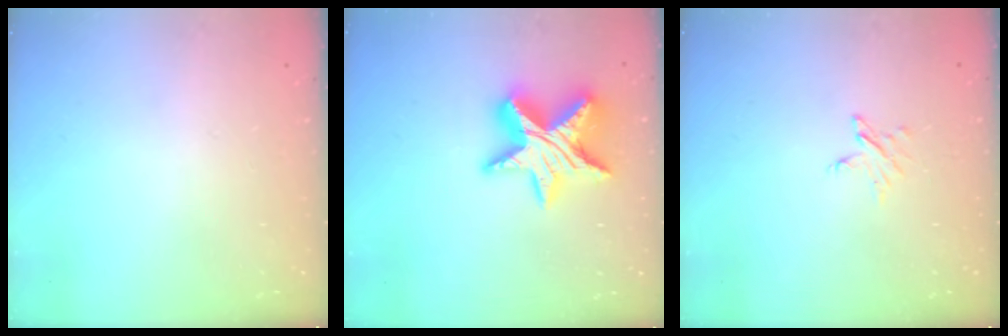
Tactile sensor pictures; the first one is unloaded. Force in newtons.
{"total": 16.3, "press": 16.3, "slide": 1.2}
{"total": 4.0, "press": 4.0, "slide": 0.5}